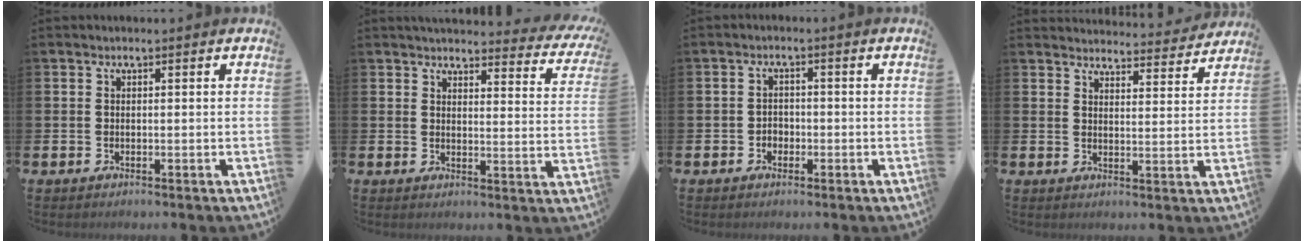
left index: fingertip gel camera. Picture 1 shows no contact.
{"total": 3.8, "force": [3.6, 0.9, 0.8], "torque": [-0.015, -0.028, 0.058]}
{"total": 1.8, "force": [-0.8, 1.5, 0.5], "torque": [-0.007, 0.001, -0.019]}
{"total": 4.1, "force": [4.1, 0.3, 0.1], "torque": [0.000, -0.036, 0.069]}